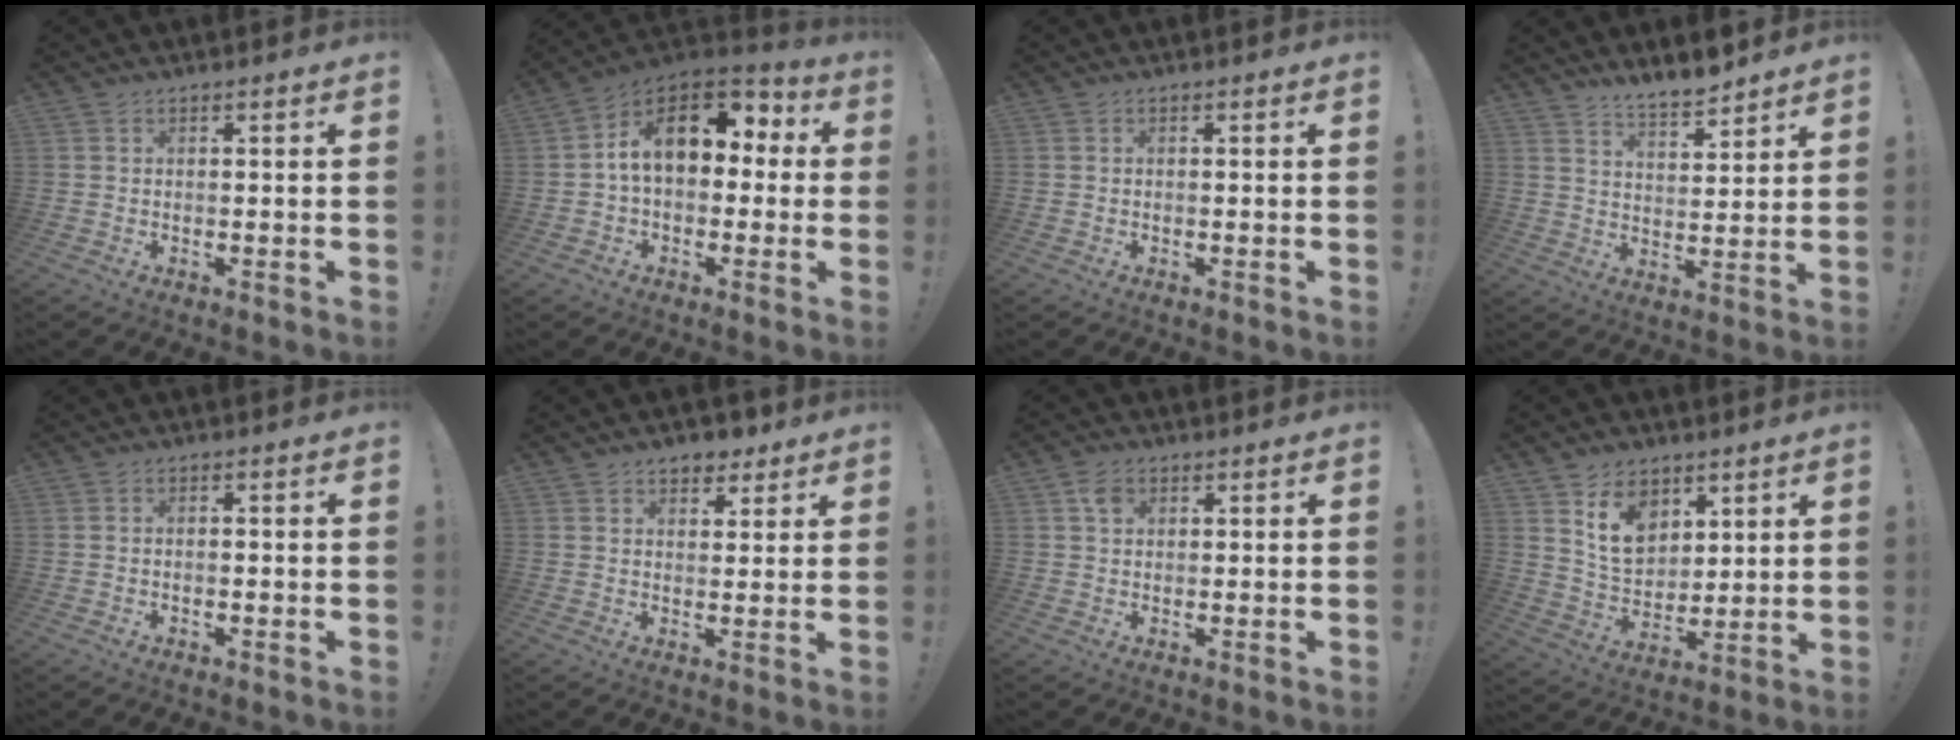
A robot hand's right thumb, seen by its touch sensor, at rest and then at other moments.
{"total": 15.2, "force": [3.7, 9.9, 10.9], "torque": [-0.160, 0.006, 0.067]}
{"total": 0.0}
{"total": 6.9, "force": [6.5, 1.4, 2.0], "torque": [-0.039, -0.047, 0.119]}
{"total": 0.9, "force": [-0.7, 0.5, 0.5], "torque": [-0.014, 0.006, -0.010]}
{"total": 5.3, "force": [3.7, 3.4, 1.7], "torque": [-0.007, -0.018, 0.066]}
{"total": 3.1, "force": [1.2, 2.3, 1.7], "torque": [-0.026, 0.002, 0.022]}
{"total": 12.2, "force": [6.7, 8.7, 5.3], "torque": [-0.077, -0.033, 0.131]}